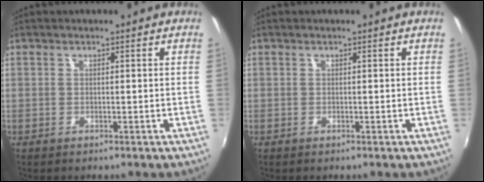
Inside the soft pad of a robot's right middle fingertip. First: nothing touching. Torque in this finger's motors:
{"motor_torque": [-0.11, 0.09, -0.04, 0.01]}